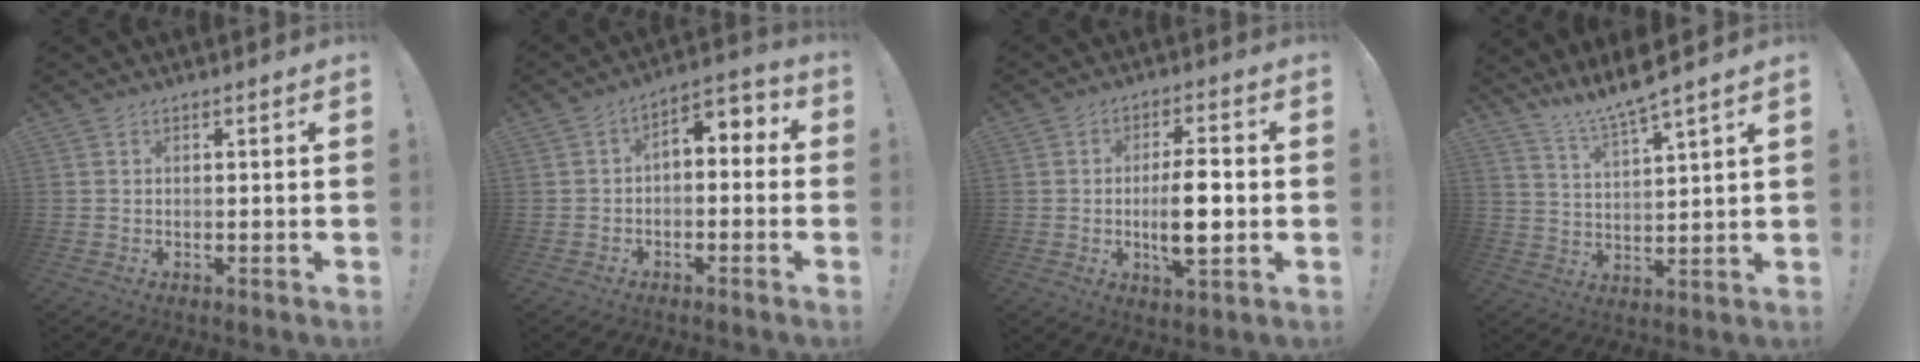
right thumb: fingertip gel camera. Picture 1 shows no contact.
{"total": 4.2, "force": [-1.9, 2.4, 2.8], "torque": [-0.032, 0.008, -0.035]}
{"total": 9.9, "force": [-1.5, 5.9, 7.8], "torque": [-0.125, 0.008, -0.027]}
{"total": 8.4, "force": [7.6, -0.6, 3.5], "torque": [-0.067, -0.056, 0.130]}